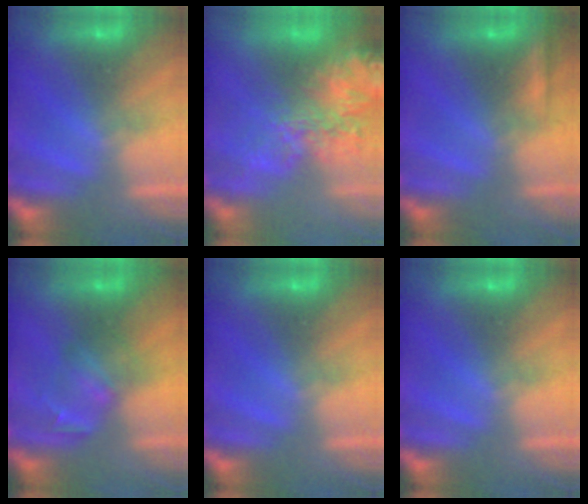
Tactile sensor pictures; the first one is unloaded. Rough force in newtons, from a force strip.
{"total": 8.8}
{"total": 2.2}
{"total": 2.4}
{"total": 0.0}
{"total": 0.0}